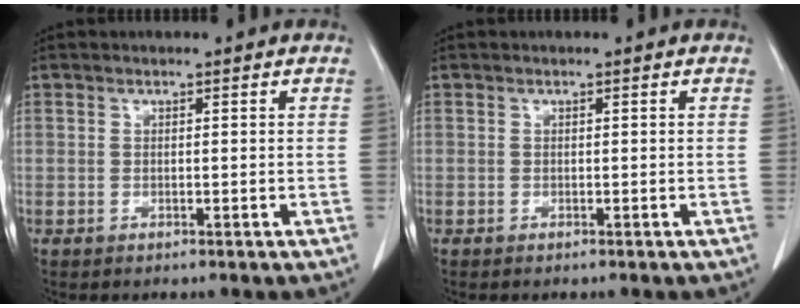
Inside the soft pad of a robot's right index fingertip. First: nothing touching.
{"total": 0.0}